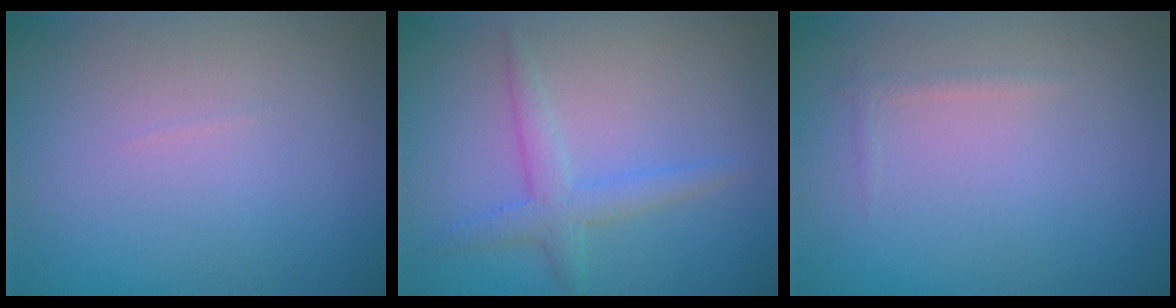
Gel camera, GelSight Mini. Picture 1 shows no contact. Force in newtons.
{"total": 2.5, "press": 2.5, "slide": 0.1}
{"total": 0.6, "press": 0.6, "slide": 0.0}